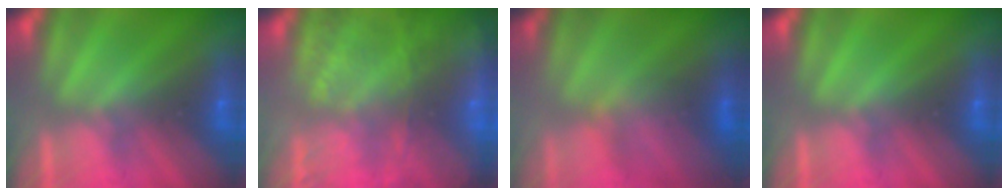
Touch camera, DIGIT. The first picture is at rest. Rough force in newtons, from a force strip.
{"total": 9.0}
{"total": 4.6}
{"total": 0.0}